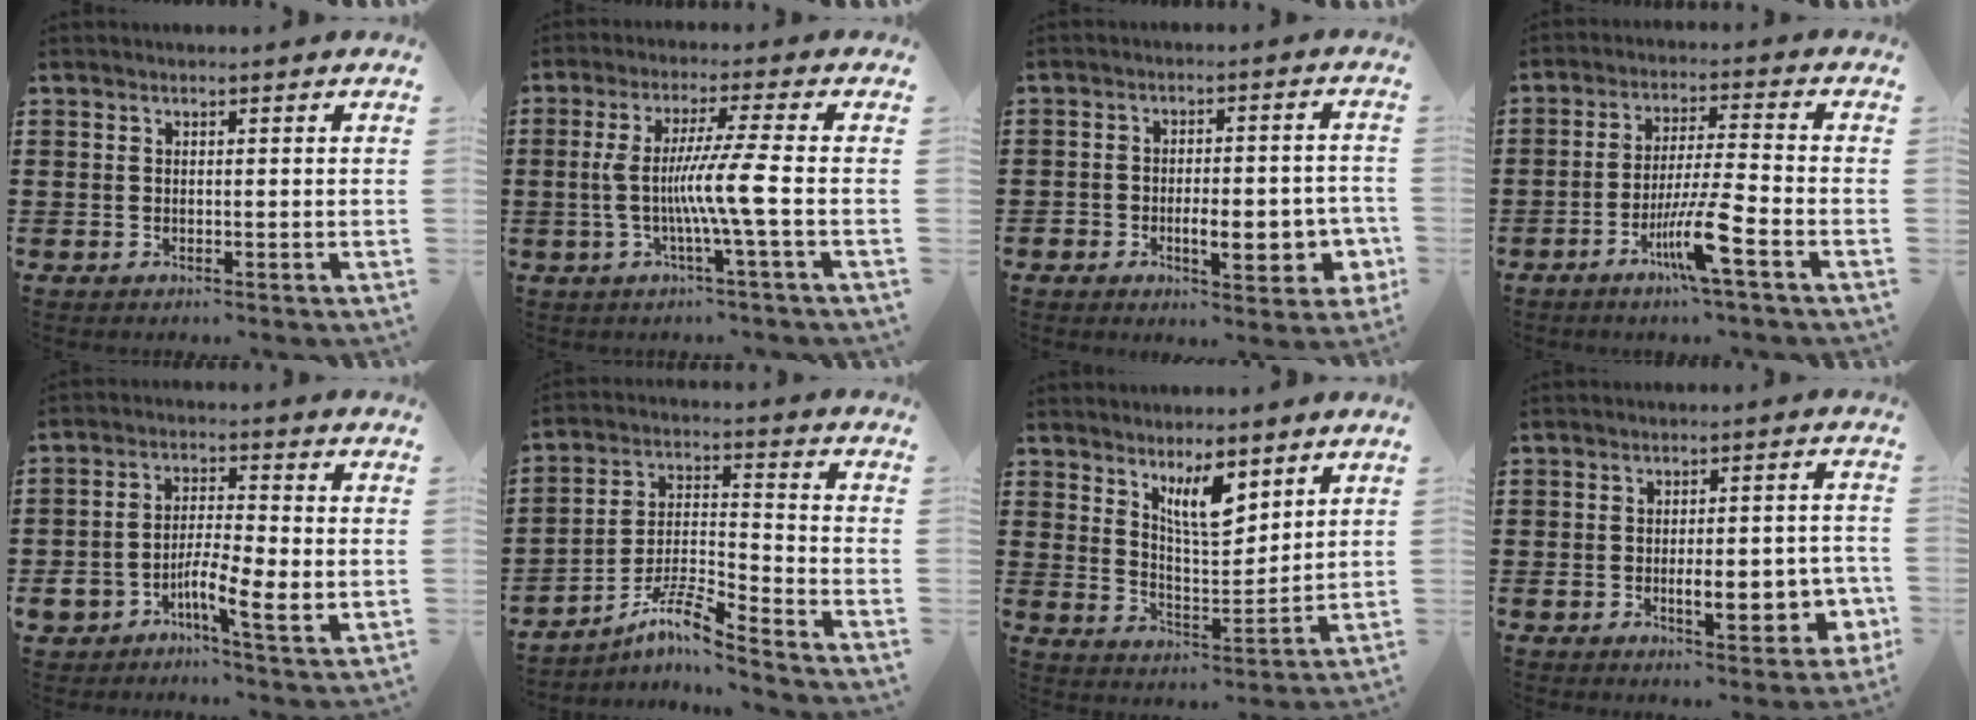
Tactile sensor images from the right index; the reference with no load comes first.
{"total": 8.6, "force": [-1.7, -0.9, 8.4], "torque": [-0.161, -0.014, -0.040]}
{"total": 7.1, "force": [-2.2, 3.4, 5.8], "torque": [-0.080, 0.000, -0.038]}
{"total": 8.9, "force": [-4.5, 0.2, 7.7], "torque": [-0.151, -0.010, -0.085]}
{"total": 7.6, "force": [-2.6, 3.1, 6.4], "torque": [-0.126, -0.005, -0.047]}
{"total": 8.5, "force": [-6.8, 0.9, 4.9], "torque": [-0.104, 0.000, -0.135]}
{"total": 7.8, "force": [5.3, 2.6, 5.1], "torque": [-0.088, -0.022, 0.092]}
{"total": 7.5, "force": [-1.9, 3.4, 6.4], "torque": [-0.083, -0.004, -0.033]}